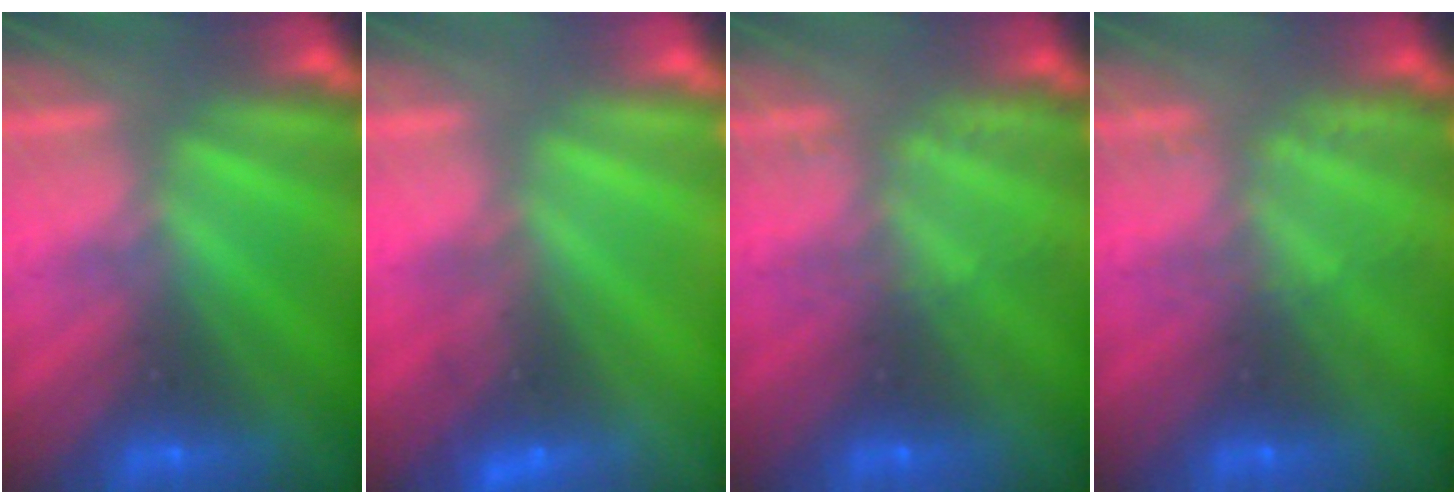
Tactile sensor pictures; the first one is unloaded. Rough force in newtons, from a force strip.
{"total": 2.3}
{"total": 2.1}
{"total": 2.1}